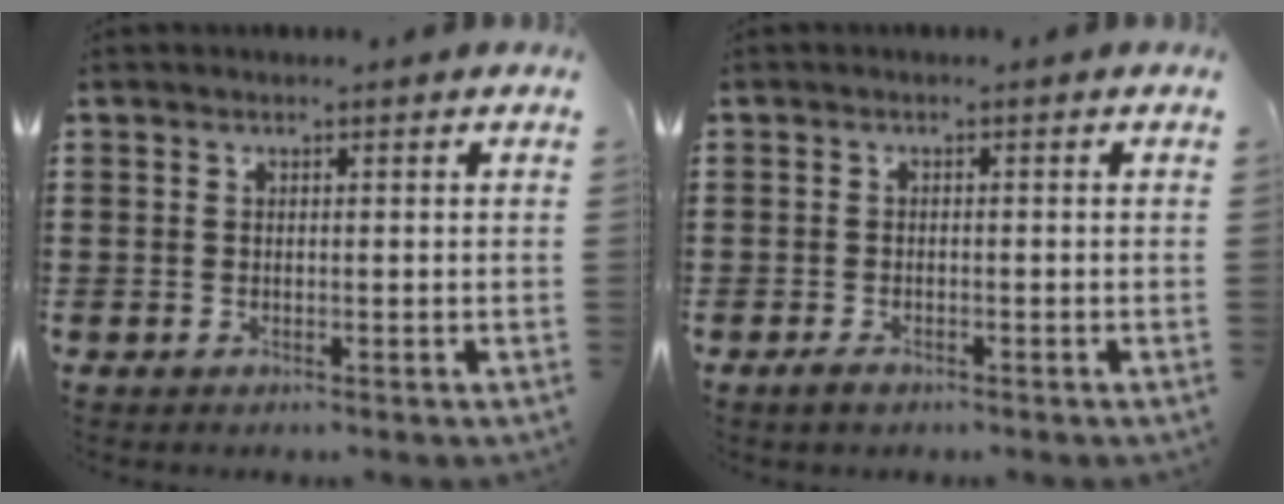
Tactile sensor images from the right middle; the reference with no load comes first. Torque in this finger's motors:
{"motor_torque": [1.19, 0.32, 0.12, 0.05]}